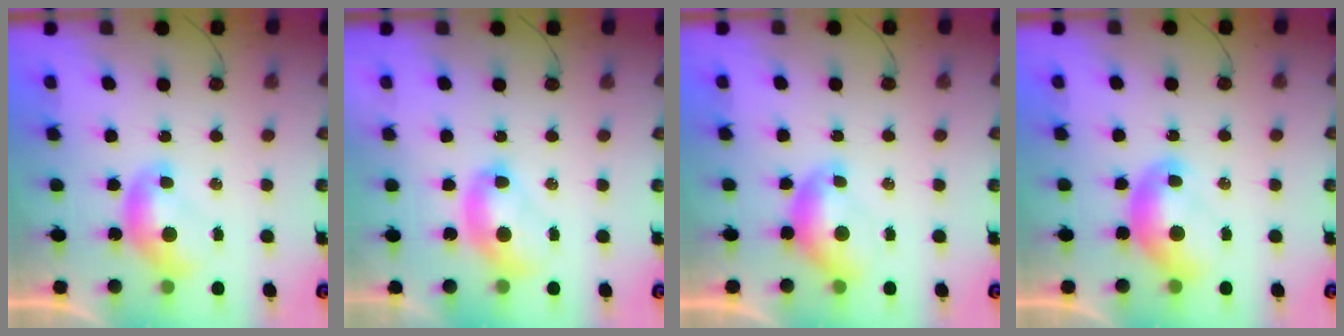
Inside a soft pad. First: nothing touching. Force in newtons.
{"total": 2.7, "press": 2.7, "slide": 0.1}
{"total": 0.9, "press": 0.8, "slide": 0.3}
{"total": 2.1, "press": 2.0, "slide": 0.6}